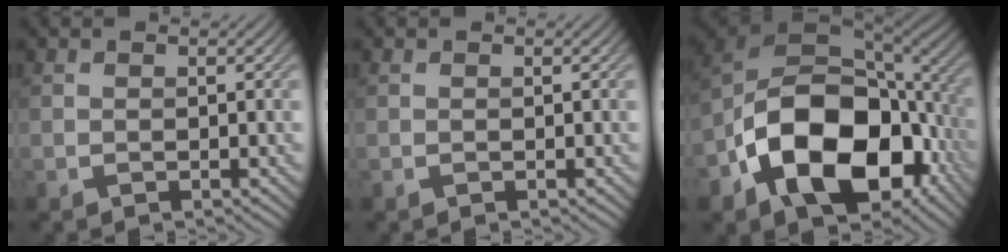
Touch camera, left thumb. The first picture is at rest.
{"total": 0.0}
{"total": 19.5, "force": [-6.1, 12.6, 13.7], "torque": [-0.258, -0.036, -0.101]}